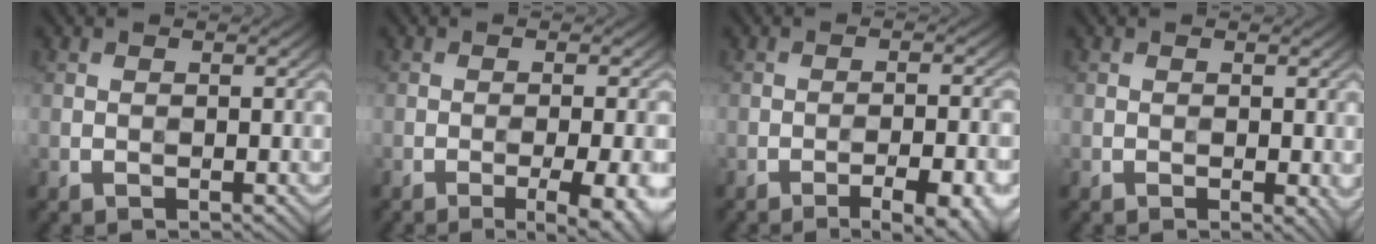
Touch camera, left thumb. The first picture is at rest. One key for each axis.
{"total": 6.1, "fx": -2.7, "fy": 1.3, "fz": 5.3, "tx": -0.075, "ty": 0.000, "tz": -0.031}
{"total": 9.0, "fx": -5.7, "fy": 2.3, "fz": 6.5, "tx": -0.091, "ty": 0.013, "tz": -0.060}
{"total": 1.3, "fx": -0.1, "fy": 0.5, "fz": 1.2, "tx": -0.016, "ty": -0.007, "tz": 0.000}